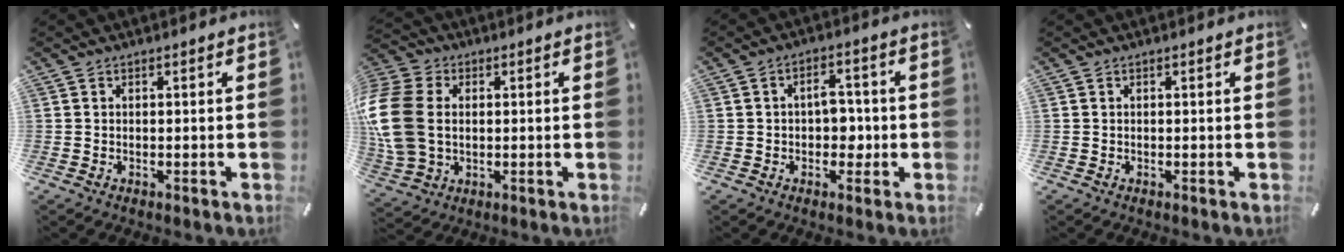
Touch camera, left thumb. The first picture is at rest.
{"total": 15.1, "force": [0.8, 11.5, 9.6], "torque": [-0.231, 0.013, 0.017]}
{"total": 5.9, "force": [-0.3, 4.2, 4.1], "torque": [-0.054, 0.004, -0.011]}
{"total": 0.0}